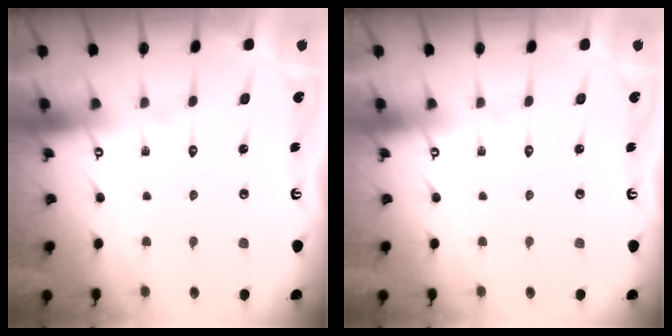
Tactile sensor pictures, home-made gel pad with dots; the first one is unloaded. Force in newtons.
{"total": 0.0}